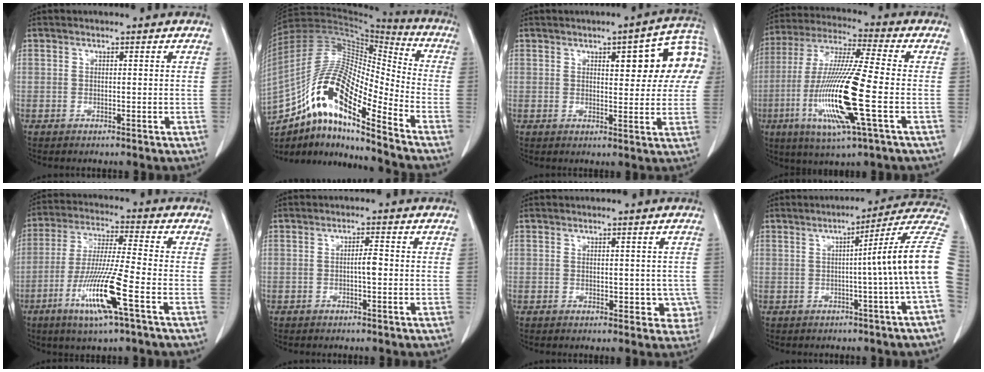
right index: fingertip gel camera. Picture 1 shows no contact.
{"total": 18.7, "force": [-11.4, 3.5, 14.4], "torque": [-0.285, 0.016, -0.199]}
{"total": 11.7, "force": [3.7, 3.7, 10.5], "torque": [-0.126, 0.026, 0.042]}
{"total": 17.4, "force": [-4.5, 0.5, 16.8], "torque": [-0.347, -0.020, -0.088]}
{"total": 14.8, "force": [-6.2, -0.3, 13.5], "torque": [-0.277, -0.023, -0.119]}
{"total": 1.8, "force": [-0.4, 0.3, 1.7], "torque": [-0.029, 0.003, -0.008]}
{"total": 3.7, "force": [-0.2, 2.7, 2.4], "torque": [-0.004, 0.004, 0.002]}
{"total": 12.0, "force": [-0.2, -2.5, 11.8], "torque": [-0.138, 0.015, -0.011]}